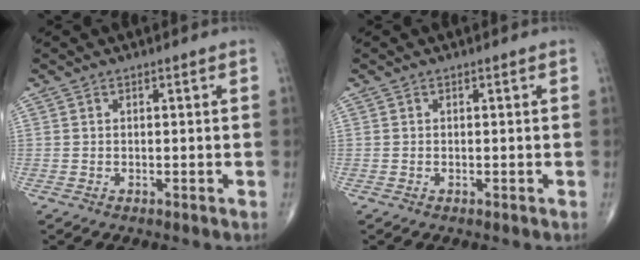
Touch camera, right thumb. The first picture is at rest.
{"total": 0.0}